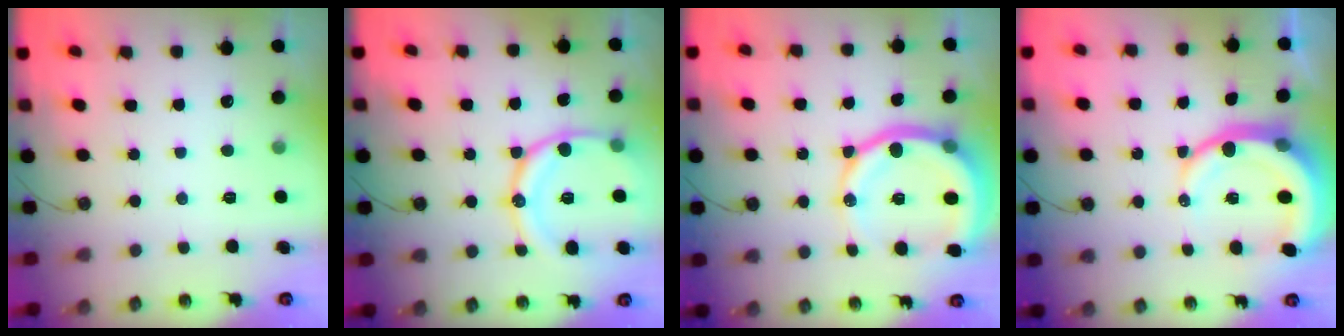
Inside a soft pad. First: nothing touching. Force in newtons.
{"total": 16.8, "press": 16.8, "slide": 1.1}
{"total": 17.8, "press": 17.7, "slide": 2.1}
{"total": 12.2, "press": 12.1, "slide": 1.5}